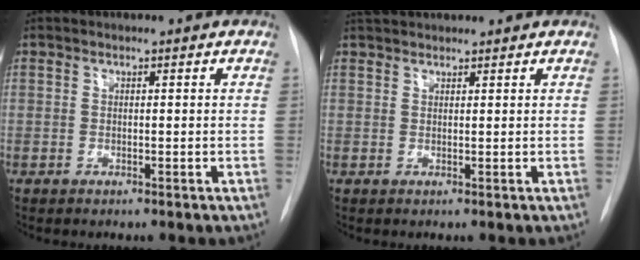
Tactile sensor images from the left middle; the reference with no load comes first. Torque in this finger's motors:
{"motor_torque": [0.37, -0.33, 0.03, 0.01]}